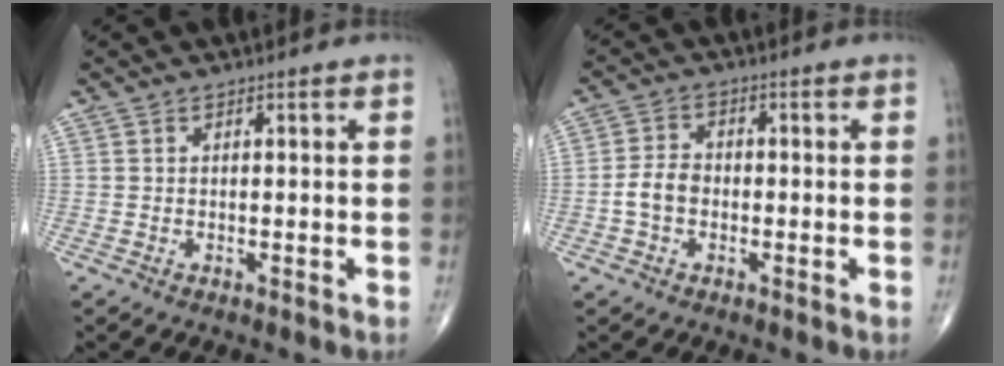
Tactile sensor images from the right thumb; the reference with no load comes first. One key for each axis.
{"total": 5.6, "fx": -1.5, "fy": 3.9, "fz": 3.6, "tx": -0.067, "ty": 0.020, "tz": -0.036}